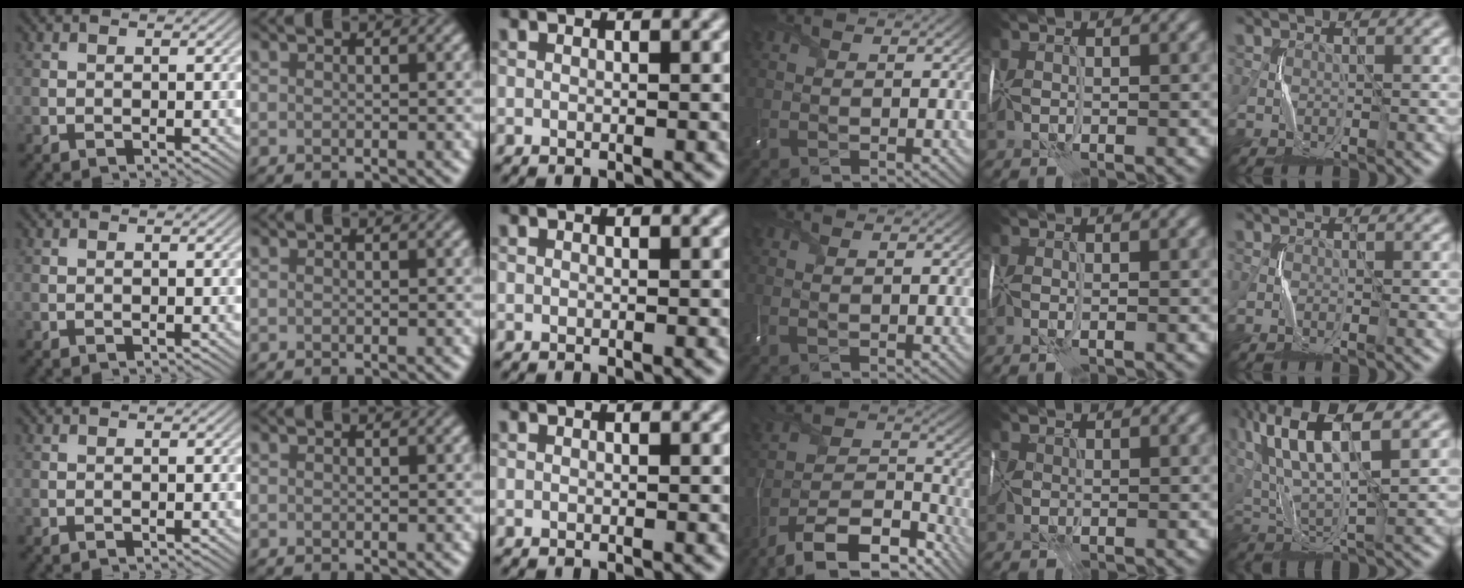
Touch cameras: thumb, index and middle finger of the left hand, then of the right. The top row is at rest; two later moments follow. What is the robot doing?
{"motion": "wrap", "object": "scarf"}